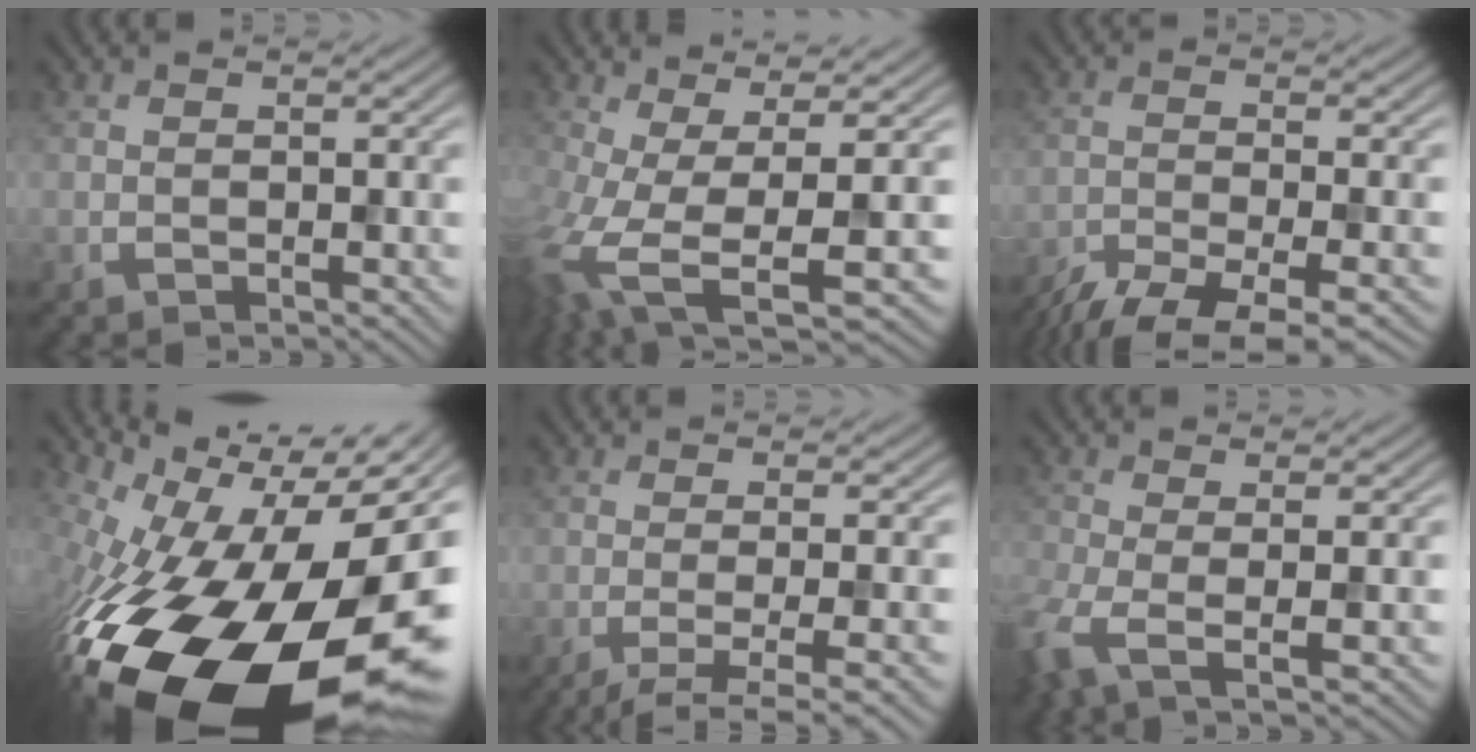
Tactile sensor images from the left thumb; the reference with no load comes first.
{"total": 8.1, "force": [-2.5, 3.0, 7.1], "torque": [-0.160, -0.035, -0.036]}
{"total": 8.1, "force": [-6.8, 1.4, 4.3], "torque": [-0.061, -0.017, -0.111]}
{"total": 20.3, "force": [-7.7, 10.3, 15.7], "torque": [-0.281, -0.056, -0.111]}
{"total": 5.5, "force": [-2.0, 1.4, 4.9], "torque": [-0.068, -0.009, -0.033]}
{"total": 4.9, "force": [-1.8, 1.6, 4.3], "torque": [-0.100, -0.017, -0.034]}